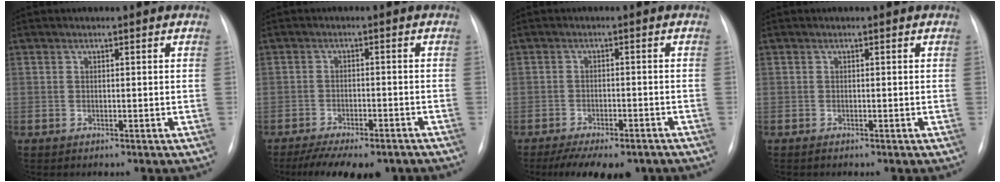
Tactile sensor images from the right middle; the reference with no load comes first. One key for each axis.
{"total": 12.8, "fx": -10.2, "fy": 4.3, "fz": 6.5, "tx": -0.112, "ty": -0.006, "tz": -0.140}
{"total": 12.2, "fx": -9.4, "fy": 4.6, "fz": 6.2, "tx": -0.099, "ty": -0.005, "tz": -0.126}
{"total": 0.0}